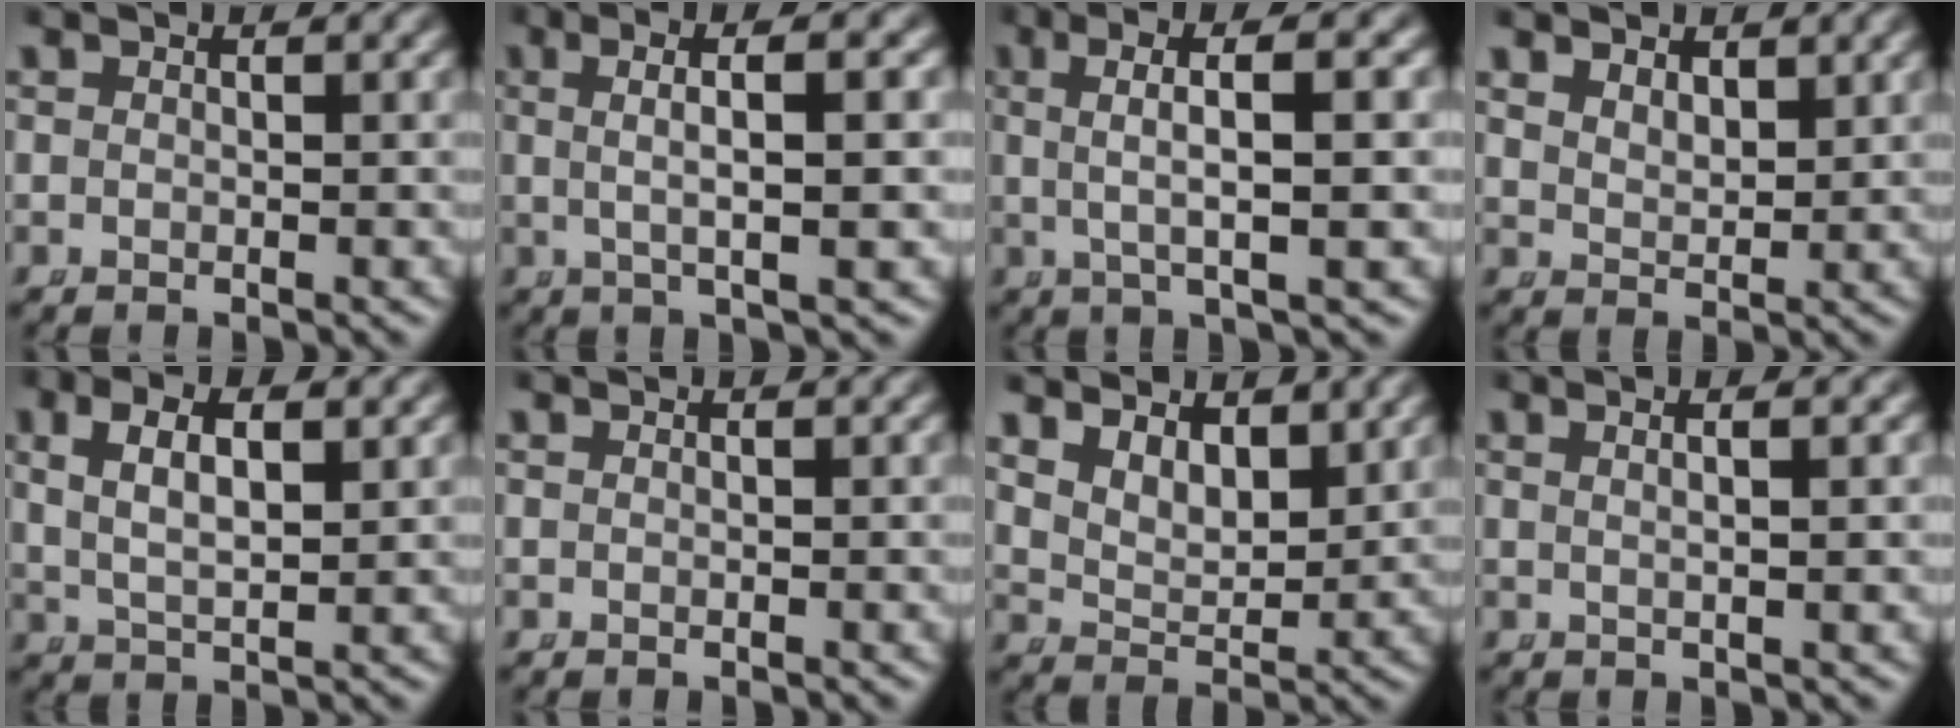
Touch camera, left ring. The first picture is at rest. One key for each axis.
{"total": 5.4, "fx": 2.4, "fy": 0.4, "fz": 4.9, "tx": -0.073, "ty": 0.023, "tz": 0.036}
{"total": 6.3, "fx": 3.1, "fy": 0.5, "fz": 5.4, "tx": -0.079, "ty": 0.026, "tz": 0.045}
{"total": 2.4, "fx": 2.0, "fy": 0.9, "fz": 1.0, "tx": -0.024, "ty": -0.014, "tz": 0.048}
{"total": 4.5, "fx": 1.4, "fy": 2.1, "fz": 3.7, "tx": -0.066, "ty": -0.001, "tz": 0.030}
{"total": 0.0}
{"total": 5.8, "fx": 3.5, "fy": 3.7, "fz": 2.7, "tx": -0.059, "ty": -0.009, "tz": 0.057}
{"total": 2.0, "fx": 0.9, "fy": -0.1, "fz": 1.8, "tx": -0.025, "ty": 0.006, "tz": 0.015}